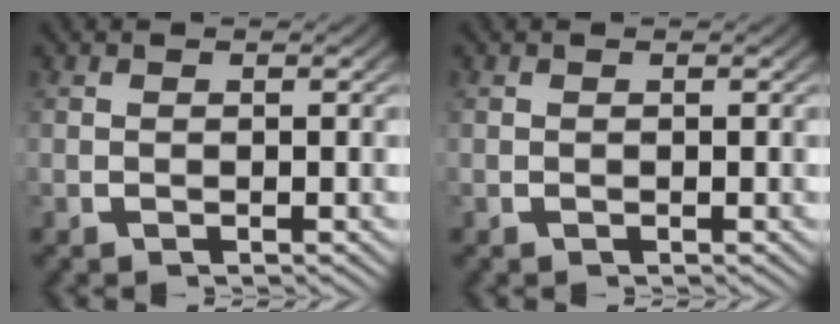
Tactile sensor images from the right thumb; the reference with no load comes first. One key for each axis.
{"total": 0.0}